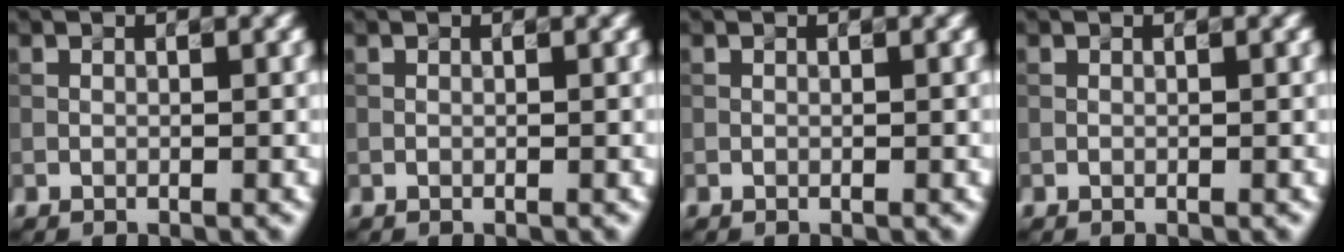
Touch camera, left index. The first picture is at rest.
{"total": 0.0}
{"total": 0.0}
{"total": 0.0}